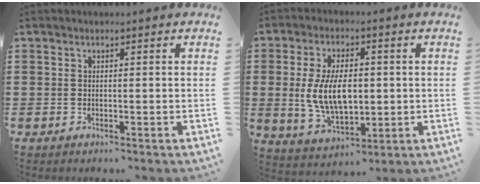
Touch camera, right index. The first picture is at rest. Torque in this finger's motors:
{"motor_torque": [0.76, -0.16, 0.80, 0.21]}